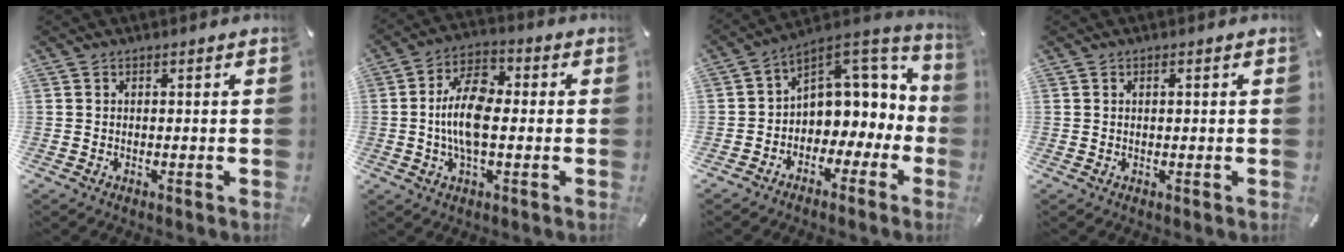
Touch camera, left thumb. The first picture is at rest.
{"total": 11.7, "force": [-0.8, 6.0, 10.0], "torque": [-0.204, 0.003, -0.017]}
{"total": 10.3, "force": [2.4, 8.4, 5.5], "torque": [-0.075, -0.023, 0.047]}
{"total": 0.7, "force": [0.2, 0.3, 0.6], "torque": [-0.012, 0.001, 0.004]}